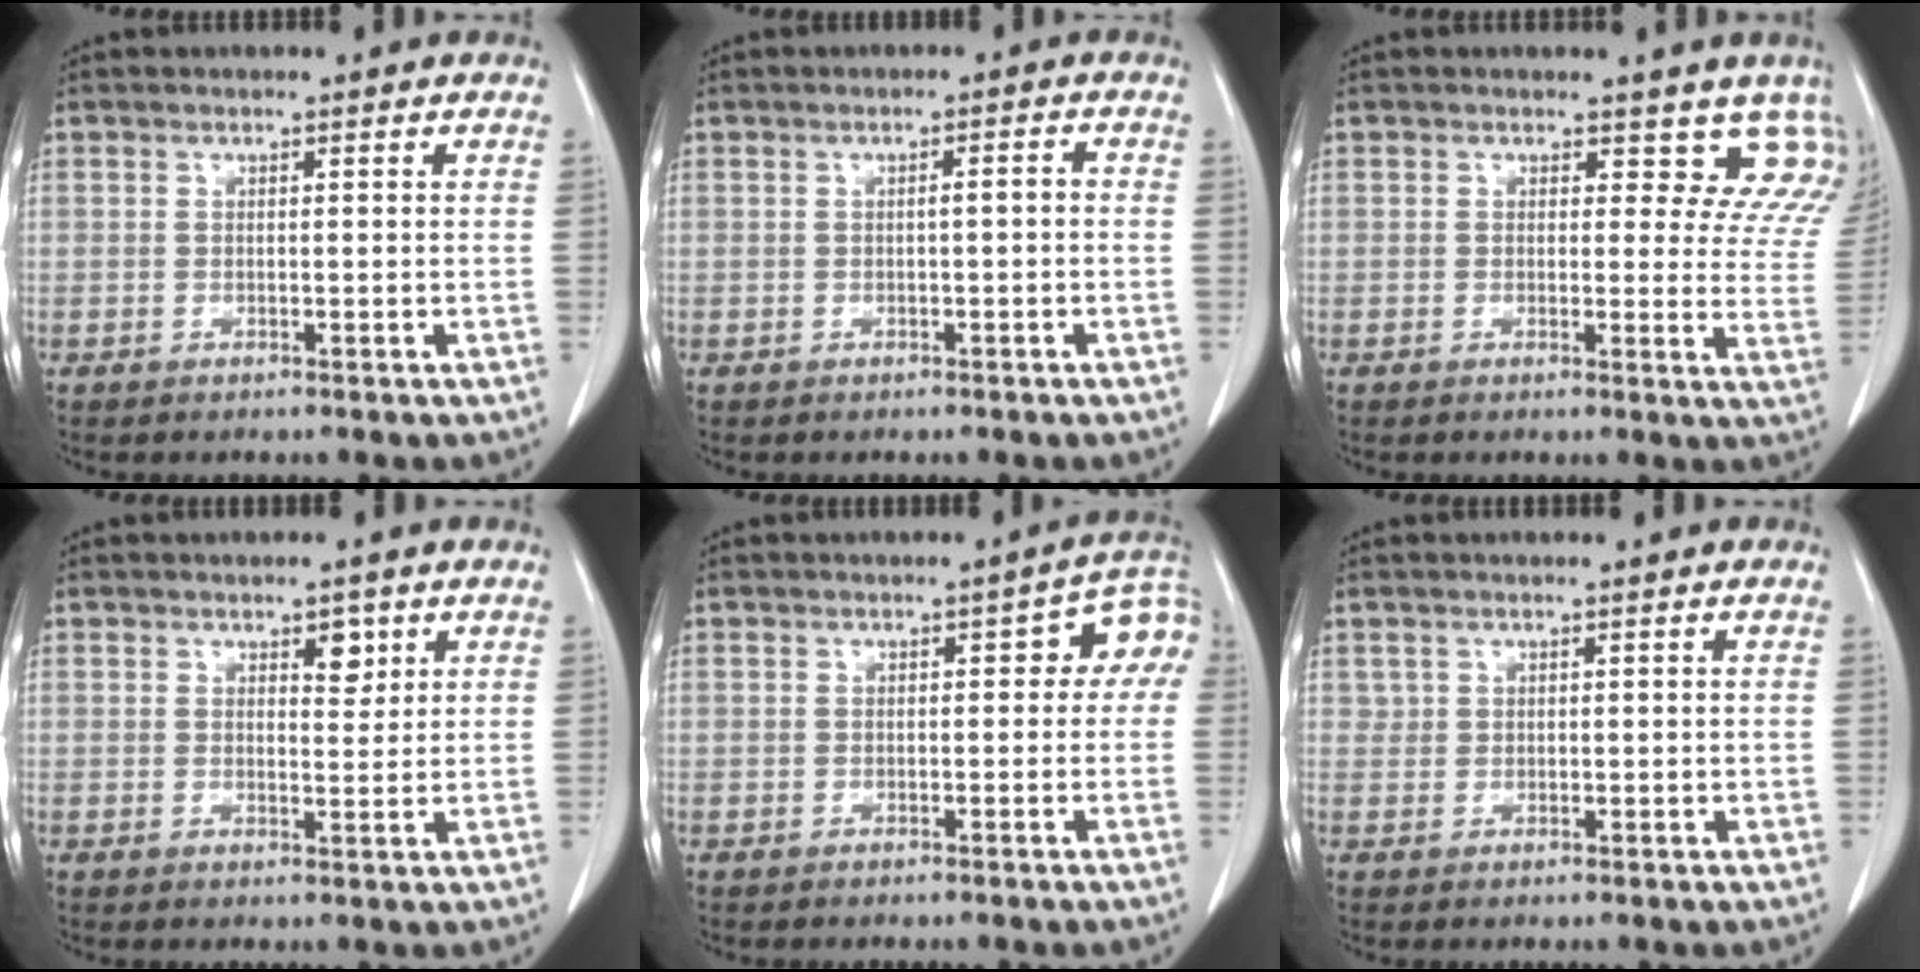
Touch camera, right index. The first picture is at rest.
{"total": 1.4, "force": [-0.3, 0.2, 1.4], "torque": [-0.022, 0.003, -0.003]}
{"total": 7.7, "force": [6.6, 3.7, 1.4], "torque": [0.021, -0.015, 0.040]}
{"total": 2.7, "force": [1.5, 1.3, 1.9], "torque": [-0.024, -0.004, 0.024]}
{"total": 5.6, "force": [0.8, 2.6, 4.9], "torque": [-0.053, 0.030, 0.006]}
{"total": 1.3, "force": [0.8, 1.1, 0.2], "torque": [0.009, 0.001, 0.012]}